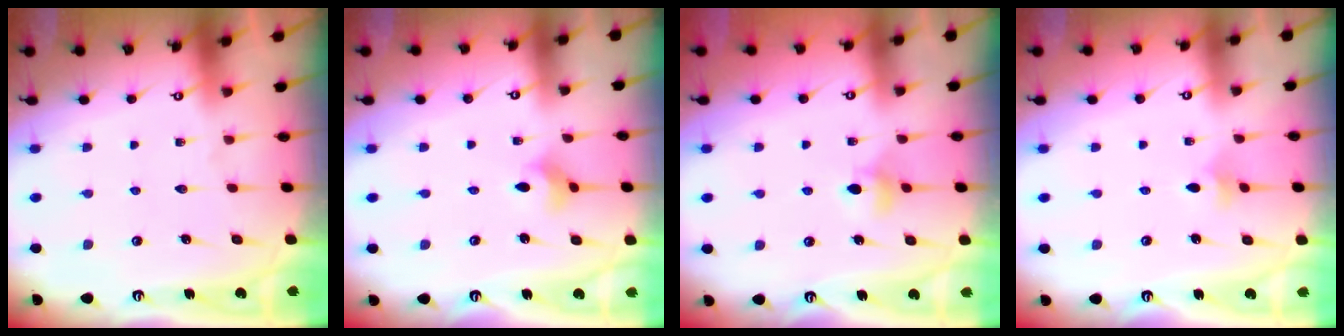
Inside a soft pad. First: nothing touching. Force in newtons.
{"total": 3.7, "press": 3.7, "slide": 0.6}
{"total": 4.4, "press": 4.4, "slide": 0.6}
{"total": 3.4, "press": 3.3, "slide": 0.8}